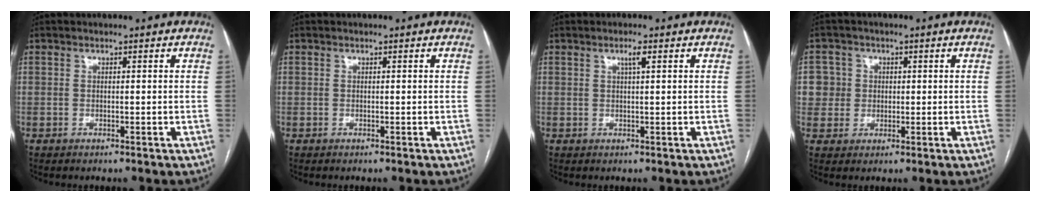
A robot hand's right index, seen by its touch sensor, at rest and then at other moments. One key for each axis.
{"total": 0.0}
{"total": 1.7, "fx": 0.8, "fy": 0.0, "fz": 1.5, "tx": -0.030, "ty": 0.000, "tz": 0.013}
{"total": 4.7, "fx": 0.8, "fy": 4.7, "fz": -0.1, "tx": 0.011, "ty": 0.014, "tz": 0.020}